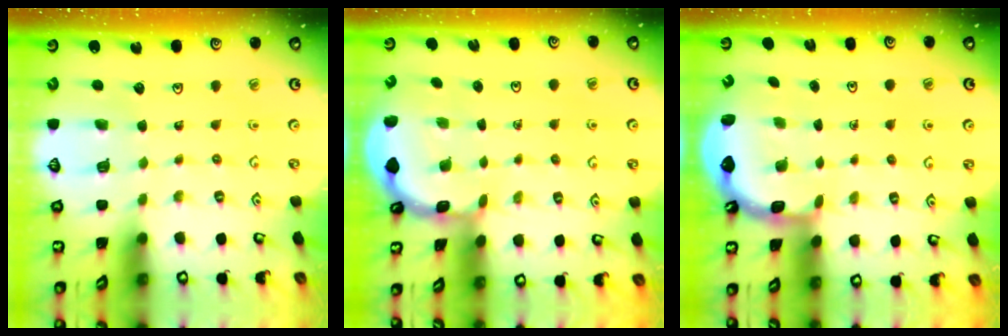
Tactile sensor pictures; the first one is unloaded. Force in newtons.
{"total": 1.9, "press": 1.9, "slide": 0.2}
{"total": 2.5, "press": 2.1, "slide": 1.3}